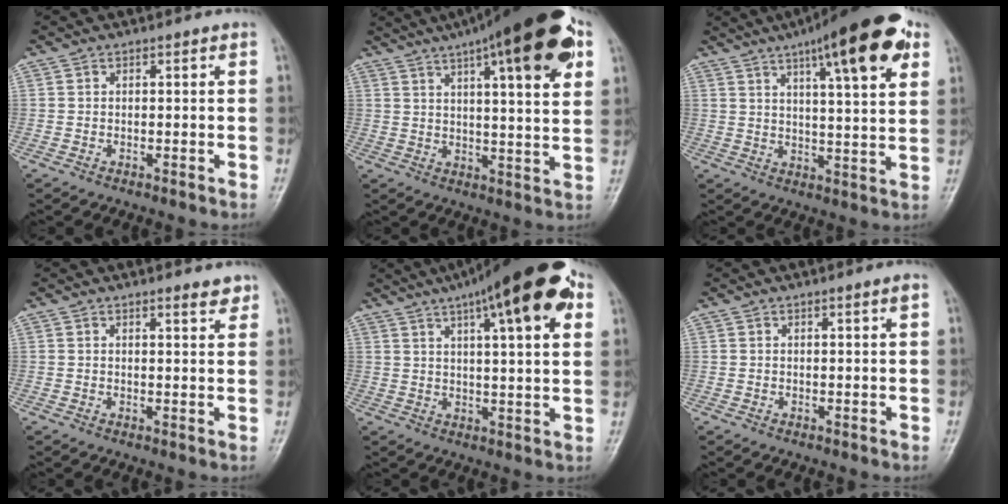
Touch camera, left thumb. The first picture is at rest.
{"total": 22.9, "force": [11.8, 5.4, 18.9], "torque": [-0.268, -0.005, 0.166]}
{"total": 18.8, "force": [9.9, 4.4, 15.4], "torque": [-0.202, -0.019, 0.140]}
{"total": 2.8, "force": [2.3, 0.7, 1.4], "torque": [-0.010, -0.016, 0.029]}
{"total": 20.6, "force": [10.4, 5.1, 17.1], "torque": [-0.240, -0.001, 0.150]}
{"total": 1.3, "force": [0.7, -0.2, 1.0], "torque": [-0.016, -0.004, 0.012]}